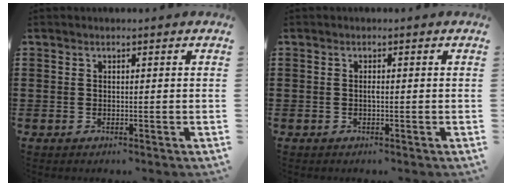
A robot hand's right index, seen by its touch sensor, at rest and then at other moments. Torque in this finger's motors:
{"motor_torque": [0.39, -0.33, 0.00, 0.03]}